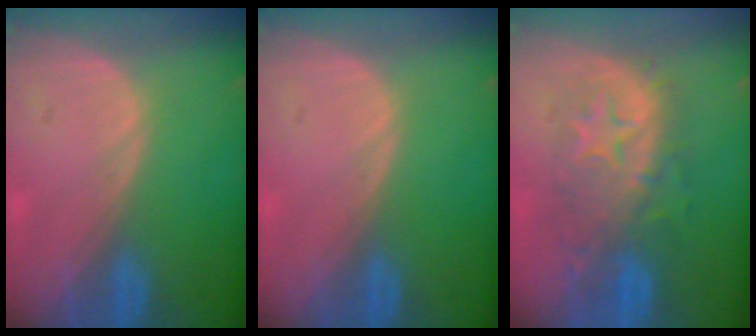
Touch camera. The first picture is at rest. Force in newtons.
{"total": 0.0}
{"total": 8.4, "press": 8.4, "slide": 0.2}